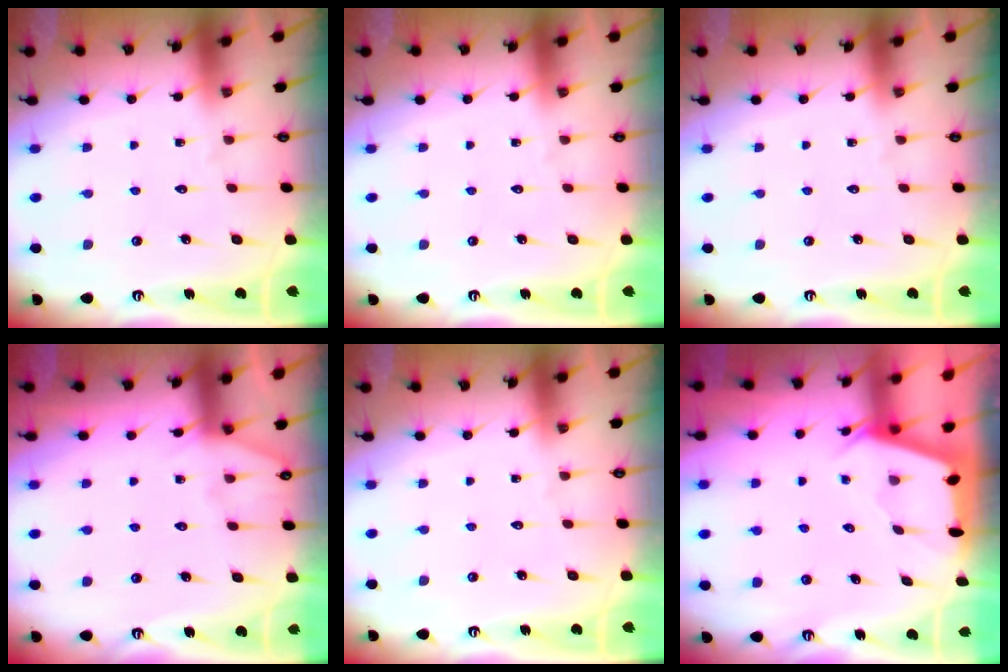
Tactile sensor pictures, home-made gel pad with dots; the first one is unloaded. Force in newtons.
{"total": 0.0}
{"total": 0.0}
{"total": 3.3, "press": 3.3, "slide": 0.6}
{"total": 0.0}
{"total": 2.0, "press": 2.0, "slide": 0.3}